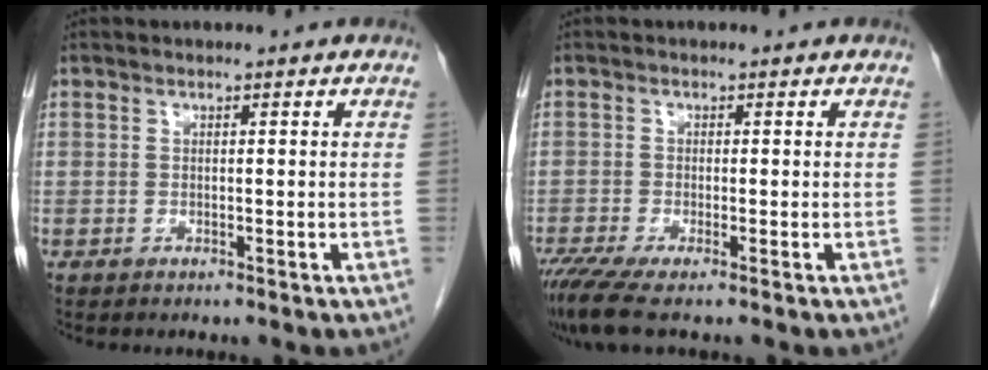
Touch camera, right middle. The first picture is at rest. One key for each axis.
{"total": 4.2, "fx": -2.8, "fy": 0.5, "fz": 3.1, "tx": -0.060, "ty": -0.013, "tz": -0.054}